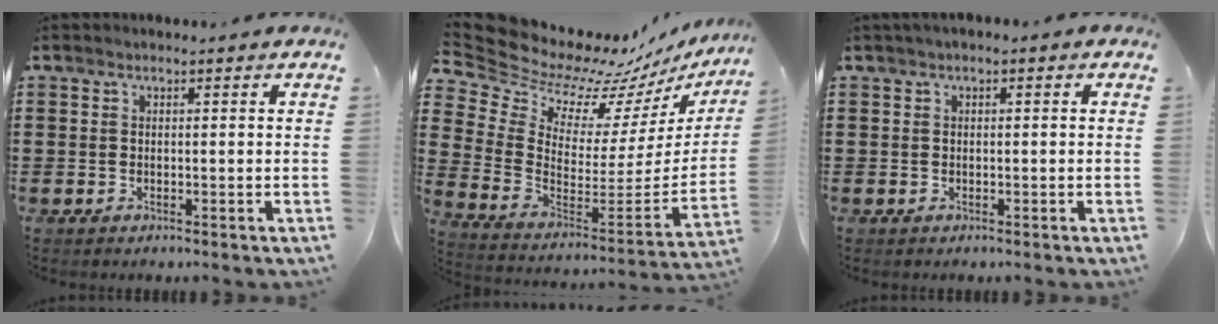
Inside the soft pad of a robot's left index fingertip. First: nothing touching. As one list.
[{"total": 8.8, "force": [7.8, 3.7, 1.4], "torque": [-0.081, -0.066, 0.139]}, {"total": 0.7, "force": [-0.1, 0.5, 0.5], "torque": [-0.009, 0.004, -0.003]}]